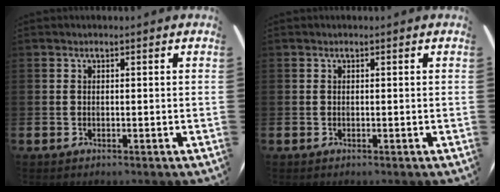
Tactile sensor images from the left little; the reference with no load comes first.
{"total": 0.0}